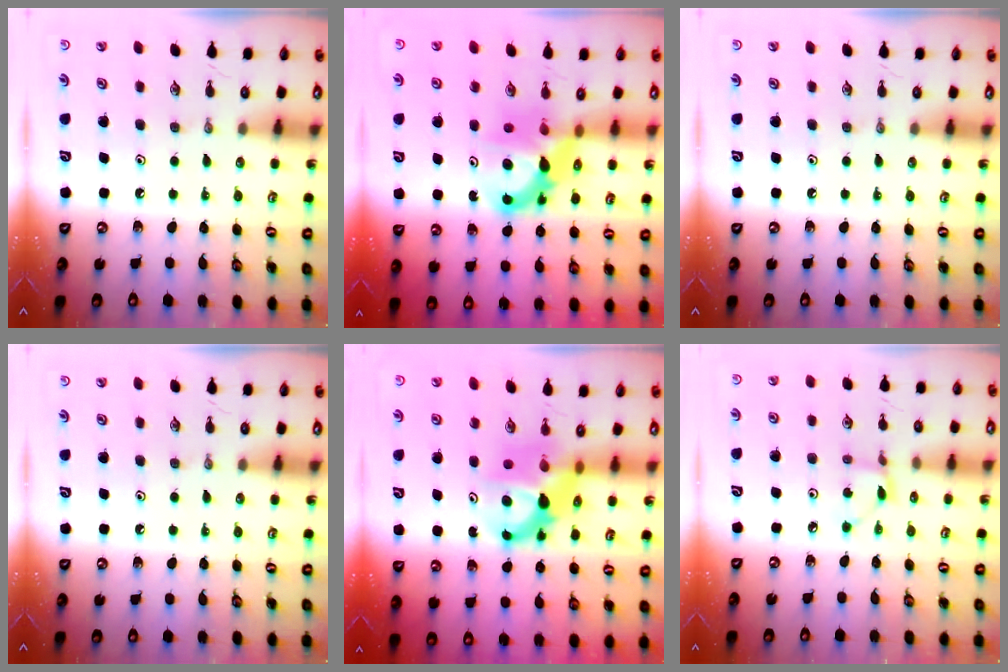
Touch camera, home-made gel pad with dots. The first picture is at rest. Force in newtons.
{"total": 8.5, "press": 8.5, "slide": 0.6}
{"total": 0.0}
{"total": 0.0}
{"total": 7.2, "press": 7.2, "slide": 0.5}
{"total": 2.2, "press": 2.2, "slide": 0.1}